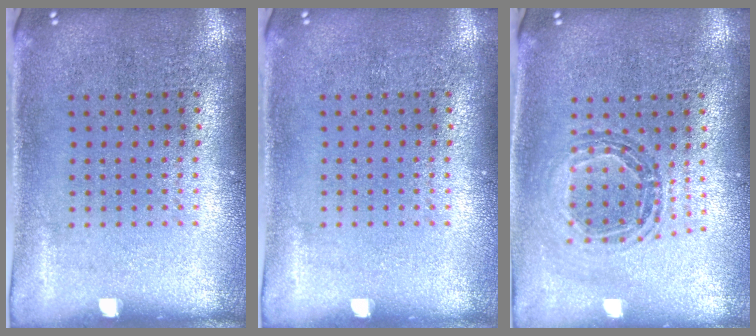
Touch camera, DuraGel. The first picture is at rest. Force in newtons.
{"total": 0.0}
{"total": 0.9, "press": 0.9, "slide": 0.1}